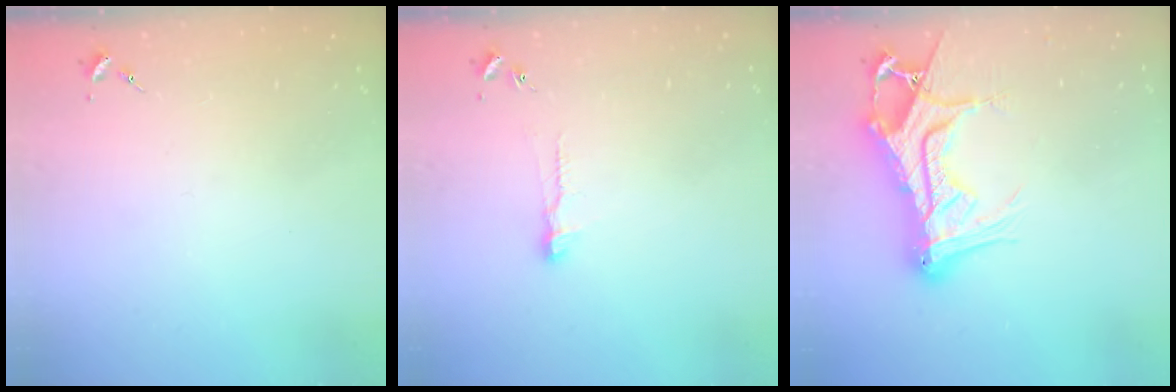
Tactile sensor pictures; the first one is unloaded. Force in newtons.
{"total": 7.2, "press": 7.1, "slide": 0.6}
{"total": 19.9, "press": 19.8, "slide": 1.8}